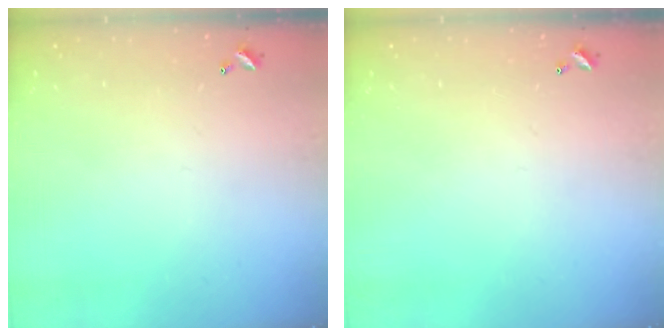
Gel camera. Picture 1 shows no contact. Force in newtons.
{"total": 0.0}